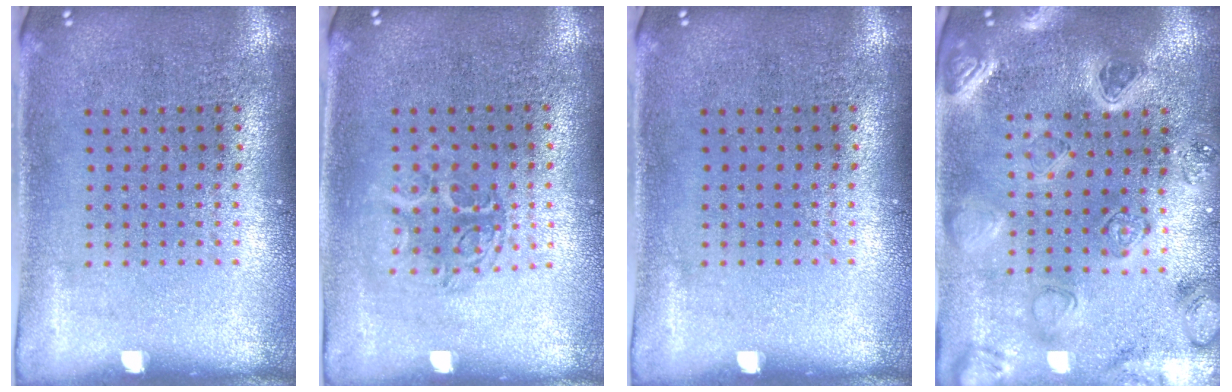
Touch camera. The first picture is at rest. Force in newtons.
{"total": 1.3, "press": 1.1, "slide": 0.7}
{"total": 0.0}
{"total": 2.2, "press": 2.2, "slide": 0.3}